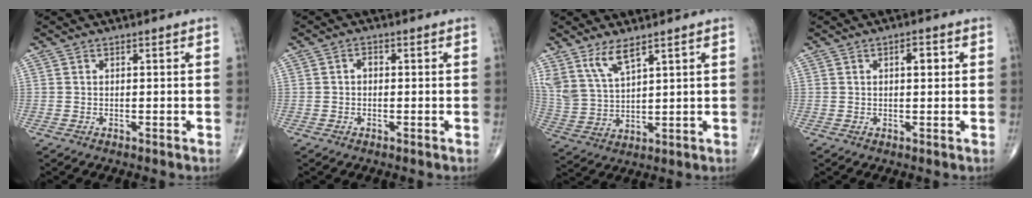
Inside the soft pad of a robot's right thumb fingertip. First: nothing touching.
{"total": 1.2, "force": [-0.1, 0.9, 0.8], "torque": [-0.007, 0.004, -0.007]}
{"total": 7.9, "force": [5.4, 2.6, 5.1], "torque": [-0.104, -0.025, 0.121]}
{"total": 2.8, "force": [0.7, 1.2, 2.4], "torque": [-0.032, 0.001, 0.009]}